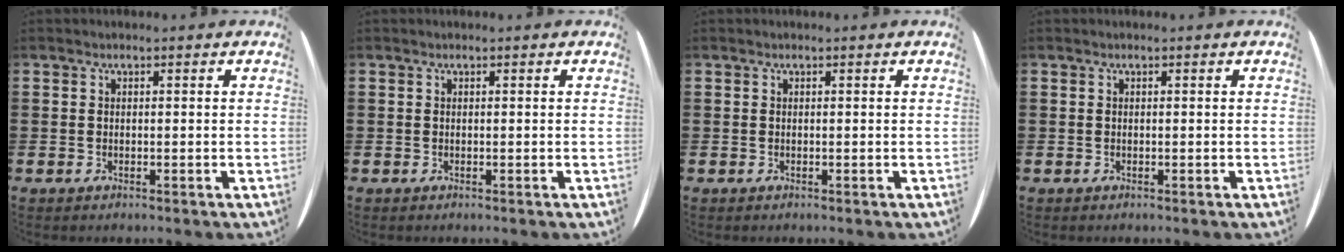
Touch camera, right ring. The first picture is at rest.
{"total": 0.0}
{"total": 0.0}
{"total": 0.0}